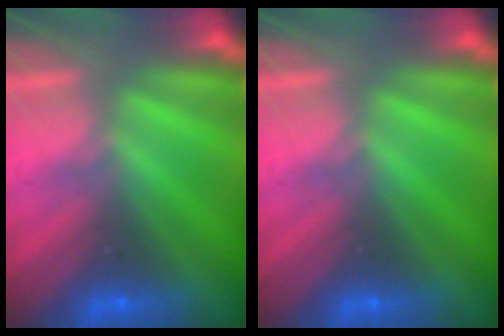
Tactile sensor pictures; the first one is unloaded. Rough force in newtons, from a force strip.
{"total": 0.0}